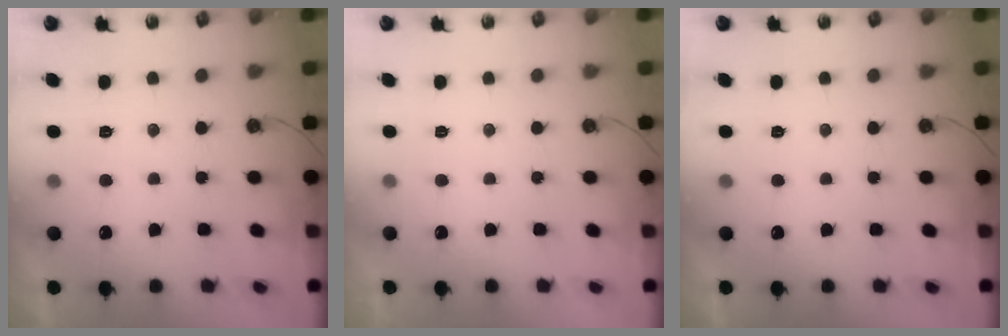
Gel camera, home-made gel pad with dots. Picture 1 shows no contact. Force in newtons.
{"total": 0.0}
{"total": 0.0}